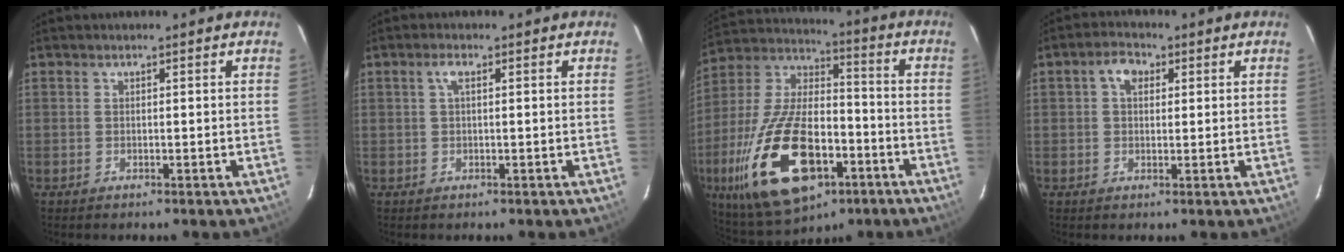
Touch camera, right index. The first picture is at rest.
{"total": 1.7, "force": [0.5, 0.5, 1.6], "torque": [-0.033, 0.007, 0.008]}
{"total": 24.9, "force": [-10.1, 12.4, 19.1], "torque": [-0.395, -0.019, -0.162]}
{"total": 3.8, "force": [1.1, 2.7, 2.4], "torque": [-0.041, 0.015, 0.018]}